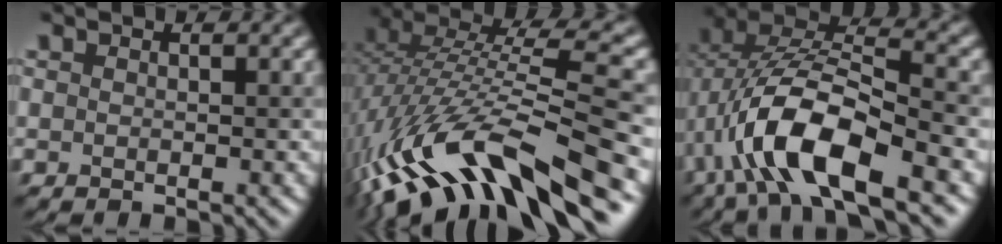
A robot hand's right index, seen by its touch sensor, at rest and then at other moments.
{"total": 13.7, "force": [-6.4, 4.5, 11.3], "torque": [-0.228, 0.020, -0.101]}
{"total": 10.1, "force": [-3.9, 4.0, 8.4], "torque": [-0.170, 0.011, -0.074]}